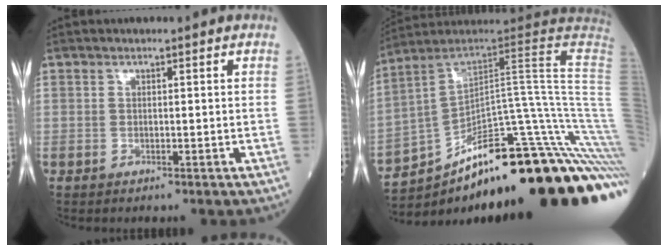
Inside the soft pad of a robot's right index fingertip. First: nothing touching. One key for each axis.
{"total": 29.5, "fx": -18.4, "fy": 1.7, "fz": 23.0, "tx": -0.172, "ty": 0.045, "tz": -0.260}